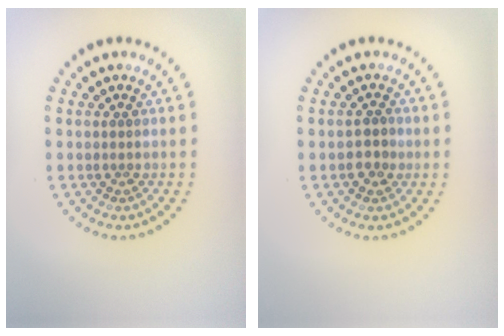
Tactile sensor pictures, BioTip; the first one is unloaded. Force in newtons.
{"total": 1.8, "press": 1.8, "slide": 0.5}